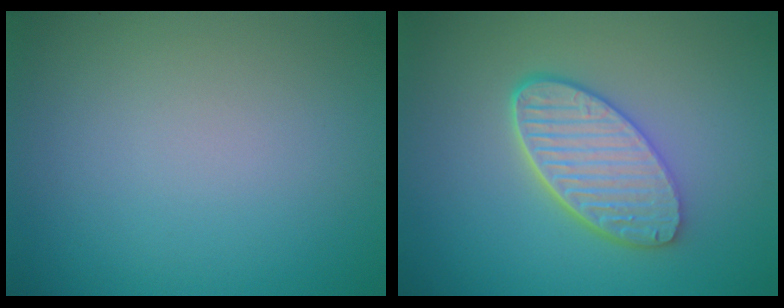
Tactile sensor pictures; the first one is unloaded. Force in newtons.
{"total": 5.4, "press": 4.2, "slide": 3.4}